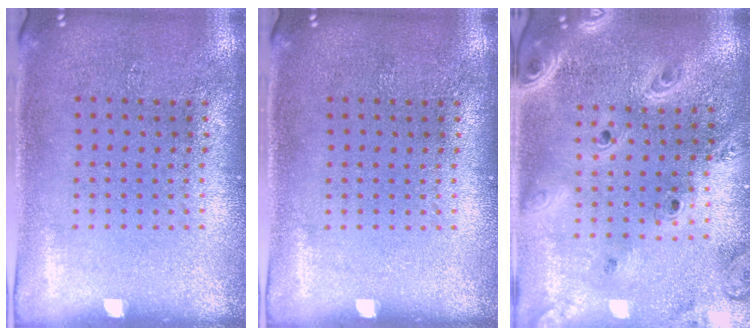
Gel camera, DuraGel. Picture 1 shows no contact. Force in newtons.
{"total": 0.0}
{"total": 3.0, "press": 2.5, "slide": 1.6}